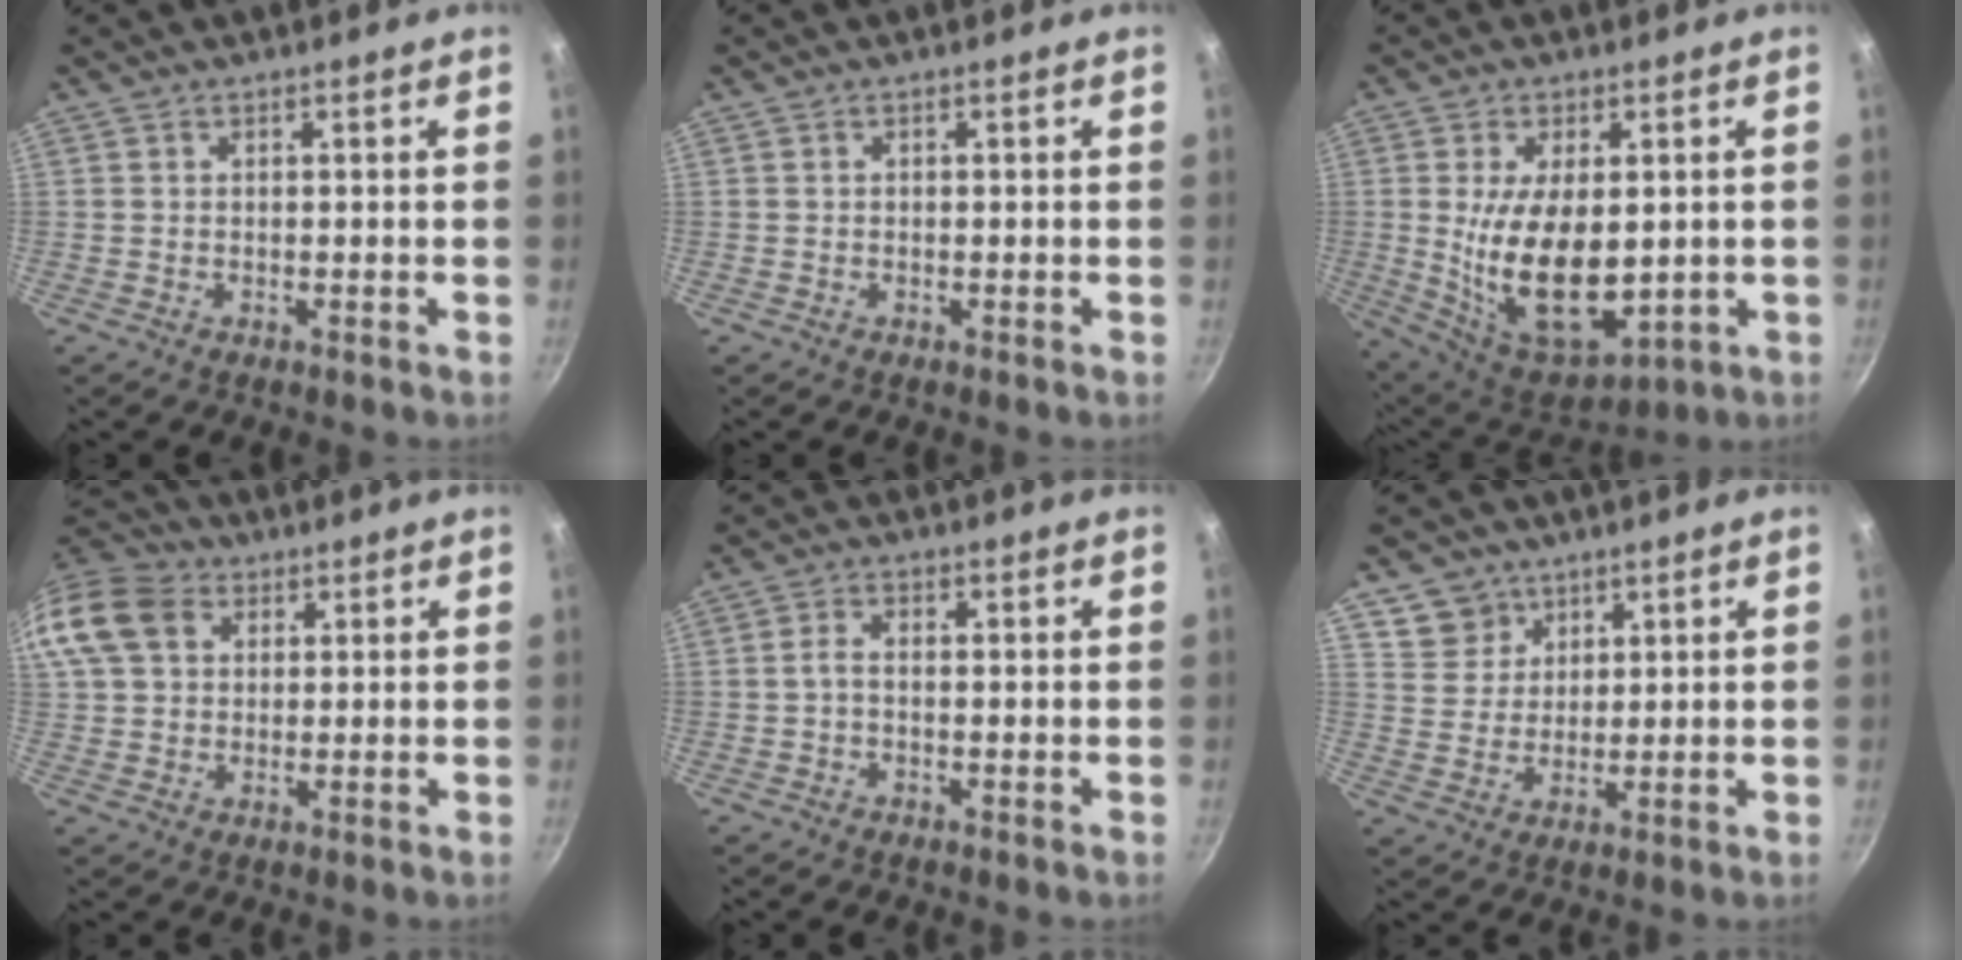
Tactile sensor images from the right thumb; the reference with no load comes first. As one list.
[{"total": 0.0}, {"total": 17.6, "force": [-0.3, 9.7, 14.6], "torque": [-0.237, -0.022, 0.018]}, {"total": 14.8, "force": [4.6, 11.6, 8.1], "torque": [-0.166, 0.024, 0.071]}, {"total": 2.2, "force": [-0.2, 1.3, 1.8], "torque": [-0.038, 0.012, -0.009]}, {"total": 6.1, "force": [3.8, 4.7, 0.6], "torque": [0.017, -0.008, 0.073]}]